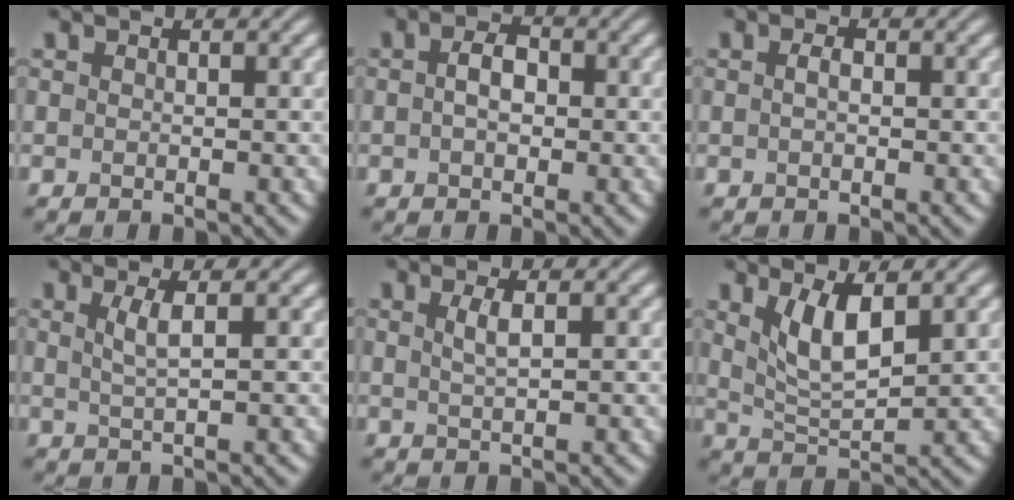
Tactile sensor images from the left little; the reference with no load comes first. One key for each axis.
{"total": 2.4, "fx": 0.1, "fy": 1.5, "fz": 1.9, "tx": -0.035, "ty": 0.004, "tz": -0.003}
{"total": 0.8, "fx": 0.0, "fy": 0.4, "fz": 0.8, "tx": -0.019, "ty": 0.001, "tz": -0.001}
{"total": 2.1, "fx": 0.6, "fy": 0.5, "fz": 1.9, "tx": -0.034, "ty": -0.002, "tz": 0.009}
{"total": 1.6, "fx": 0.5, "fy": 0.4, "fz": 1.4, "tx": -0.026, "ty": 0.001, "tz": 0.008}
{"total": 4.2, "fx": 1.8, "fy": 1.4, "fz": 3.5, "tx": -0.077, "ty": -0.008, "tz": 0.039}